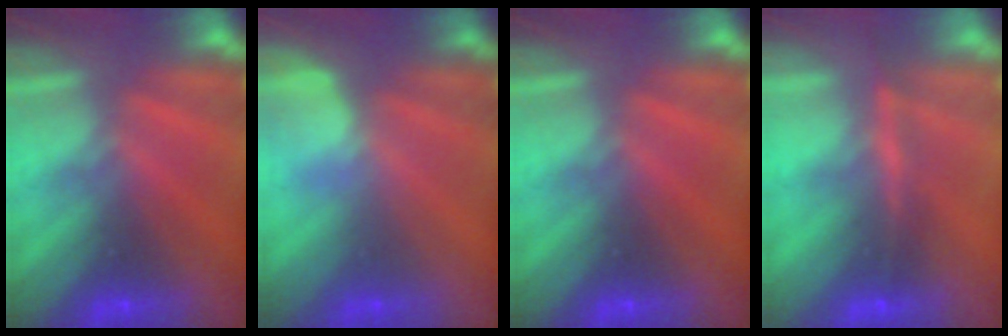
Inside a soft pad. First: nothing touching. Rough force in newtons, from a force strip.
{"total": 2.8}
{"total": 0.0}
{"total": 4.5}